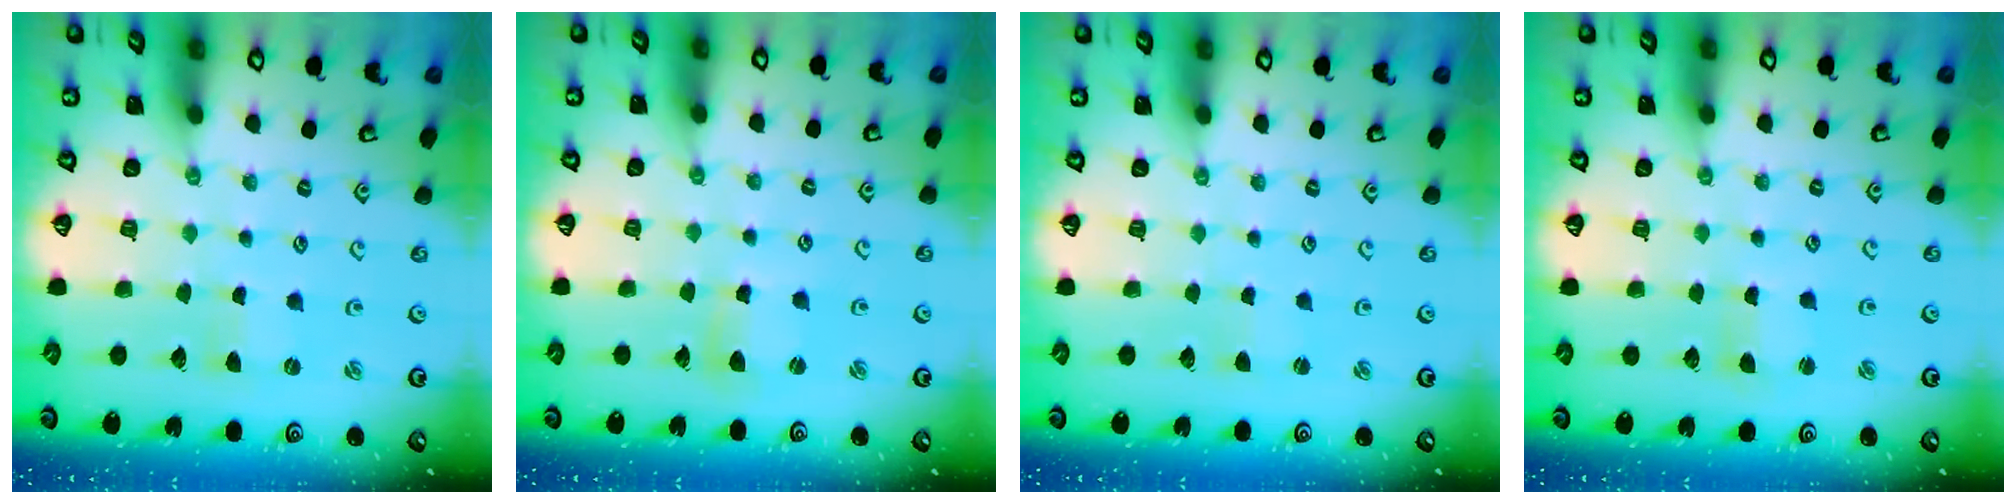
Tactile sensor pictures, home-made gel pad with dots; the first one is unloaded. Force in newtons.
{"total": 4.6, "press": 4.5, "slide": 0.5}
{"total": 1.6, "press": 1.6, "slide": 0.3}
{"total": 1.8, "press": 1.8, "slide": 0.3}